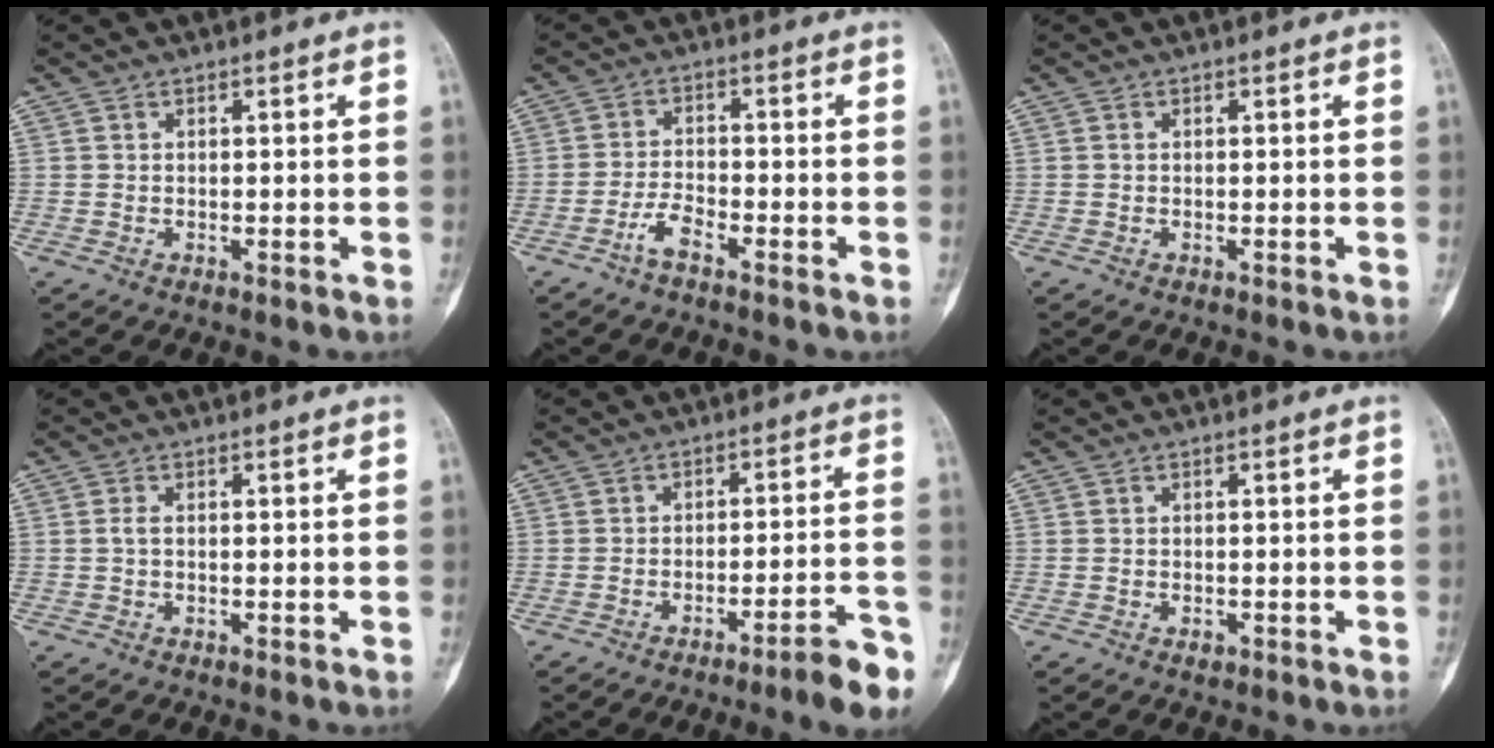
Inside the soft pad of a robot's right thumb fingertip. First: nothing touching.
{"total": 3.8, "force": [-2.7, 1.1, 2.5], "torque": [-0.053, 0.020, -0.057]}
{"total": 0.0}
{"total": 1.0, "force": [-0.1, 0.4, 0.9], "torque": [-0.020, 0.000, -0.003]}
{"total": 8.3, "force": [-5.4, 0.8, 6.2], "torque": [-0.084, 0.040, -0.074]}
{"total": 1.1, "force": [-0.6, 0.7, 0.6], "torque": [-0.008, 0.002, -0.009]}